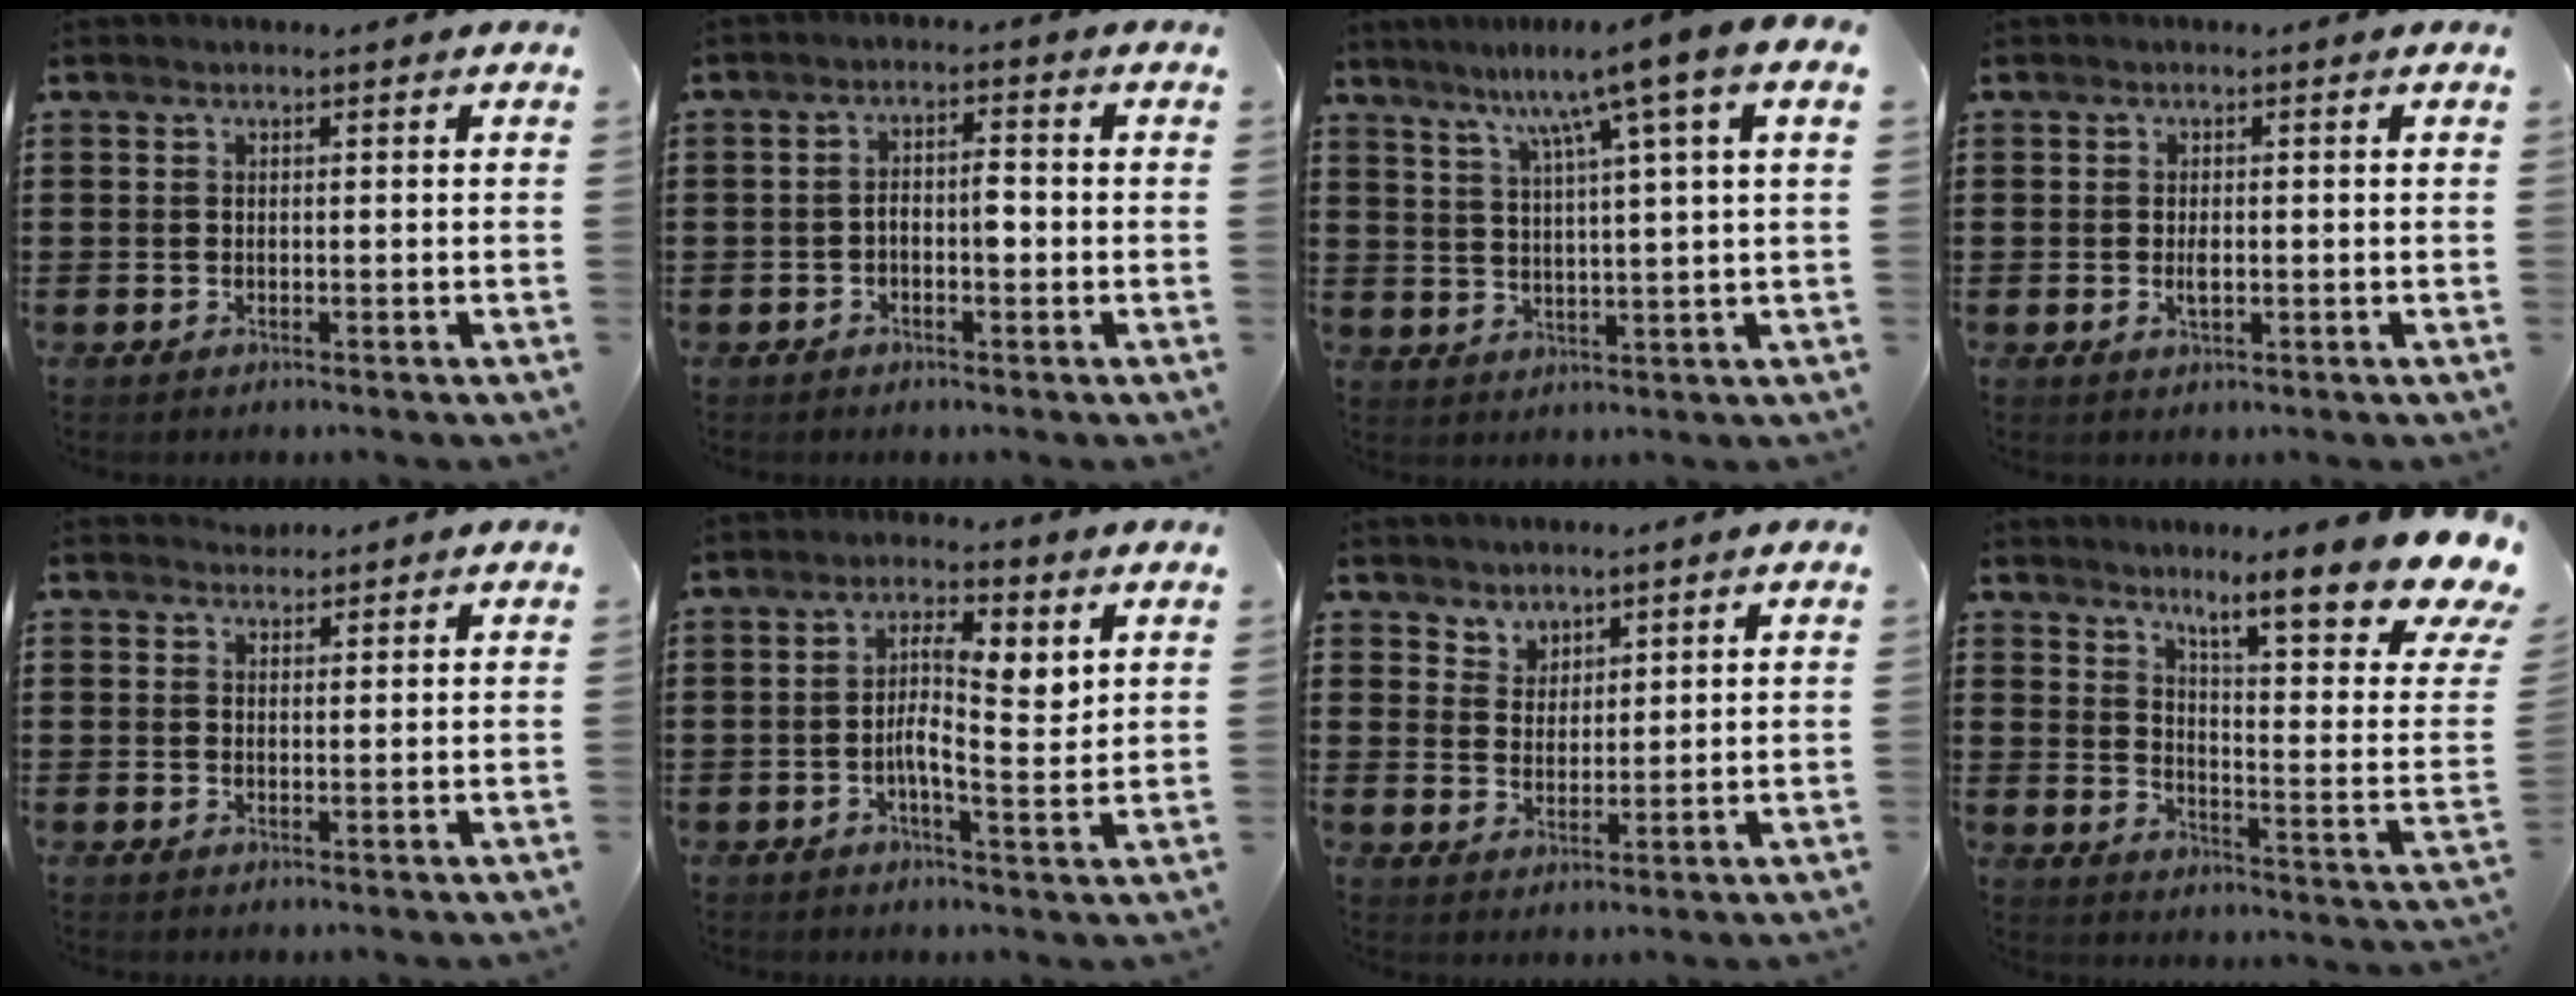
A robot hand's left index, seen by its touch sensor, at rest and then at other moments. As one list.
[{"total": 2.6, "force": [-0.7, 1.0, 2.4], "torque": [-0.045, 0.007, -0.016]}, {"total": 8.4, "force": [5.2, -1.0, 6.6], "torque": [-0.136, -0.021, 0.076]}, {"total": 2.1, "force": [-0.2, 0.9, 1.9], "torque": [-0.037, -0.001, -0.004]}, {"total": 1.4, "force": [1.3, 0.4, -0.2], "torque": [0.000, 0.004, 0.027]}, {"total": 6.5, "force": [0.8, 2.0, 6.1], "torque": [-0.109, 0.004, 0.010]}, {"total": 3.3, "force": [2.7, 1.8, -0.4], "torque": [-0.004, 0.000, 0.052]}, {"total": 12.9, "force": [9.3, 1.2, 8.8], "torque": [-0.148, -0.073, 0.147]}]